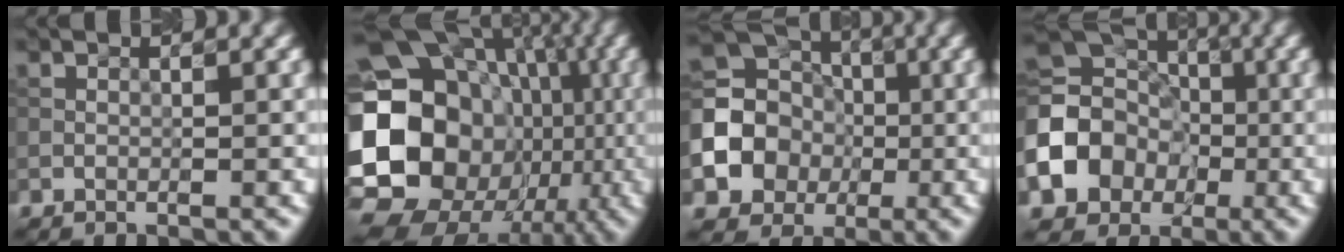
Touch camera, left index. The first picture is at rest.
{"total": 22.0, "force": [-1.6, 18.7, 11.4], "torque": [-0.204, 0.018, -0.054]}
{"total": 9.0, "force": [-1.4, 8.1, 3.6], "torque": [-0.063, -0.010, -0.046]}
{"total": 11.4, "force": [-2.7, 10.0, 4.9], "torque": [-0.110, -0.014, -0.068]}